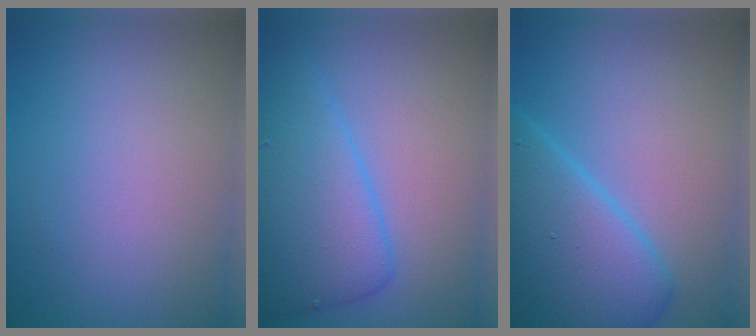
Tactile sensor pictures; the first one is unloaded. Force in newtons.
{"total": 6.1, "press": 6.1, "slide": 0.4}
{"total": 7.3, "press": 7.3, "slide": 0.3}